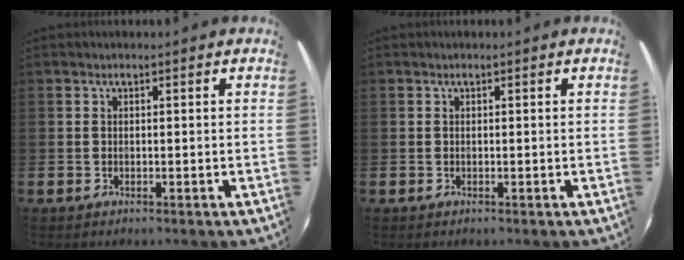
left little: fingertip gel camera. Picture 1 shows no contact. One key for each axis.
{"total": 0.0}